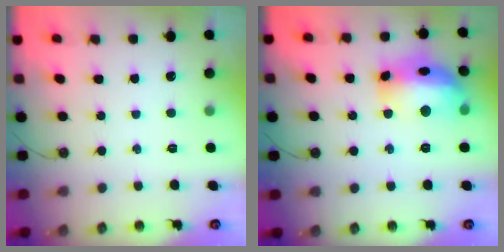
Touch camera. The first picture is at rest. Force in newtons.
{"total": 17.7, "press": 17.6, "slide": 1.4}